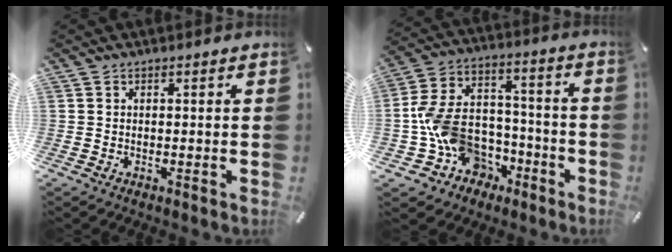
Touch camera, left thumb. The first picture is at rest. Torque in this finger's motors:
{"motor_torque": [0.06, 1.30, 1.20, 0.83, 0.32]}